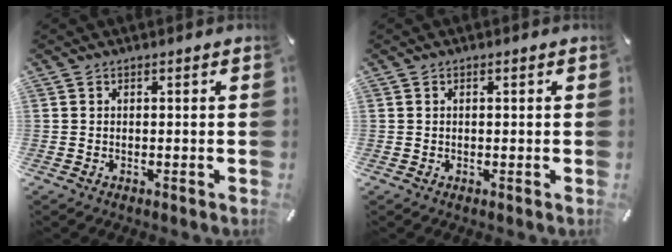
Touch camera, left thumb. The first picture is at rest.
{"total": 0.7, "force": [0.0, 0.3, 0.6], "torque": [-0.012, 0.002, -0.001]}